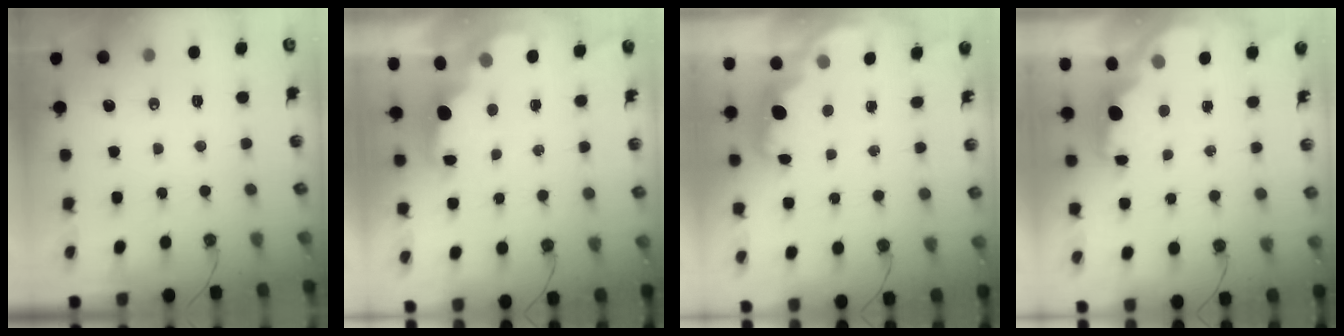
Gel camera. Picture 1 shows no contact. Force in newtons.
{"total": 2.3, "press": 2.2, "slide": 0.7}
{"total": 2.3, "press": 2.3, "slide": 0.5}
{"total": 2.2, "press": 2.1, "slide": 0.8}